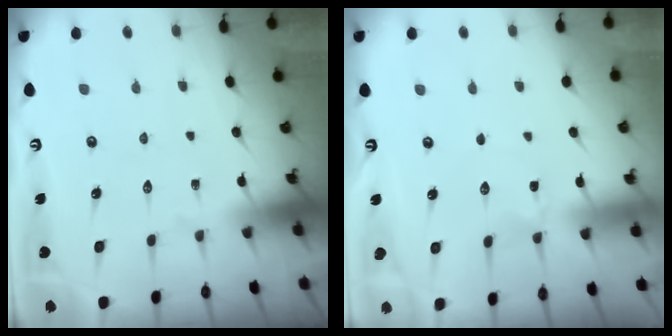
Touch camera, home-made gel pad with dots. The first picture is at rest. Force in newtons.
{"total": 2.5, "press": 2.5, "slide": 0.3}